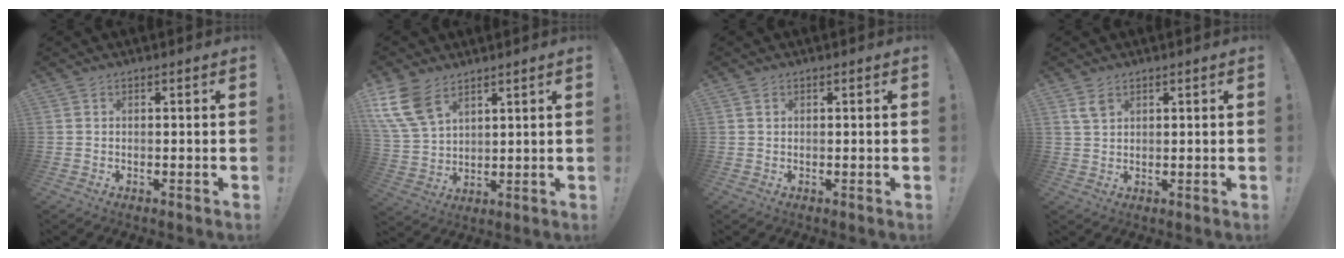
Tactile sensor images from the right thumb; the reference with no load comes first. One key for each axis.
{"total": 12.8, "fx": 7.5, "fy": 7.8, "fz": 6.9, "tx": -0.148, "ty": -0.032, "tz": 0.151}
{"total": 0.6, "fx": 0.3, "fy": 0.5, "fz": 0.1, "tx": -0.006, "ty": 0.004, "tz": 0.007}
{"total": 3.9, "fx": 2.2, "fy": 2.2, "fz": 2.3, "tx": -0.035, "ty": -0.008, "tz": 0.042}